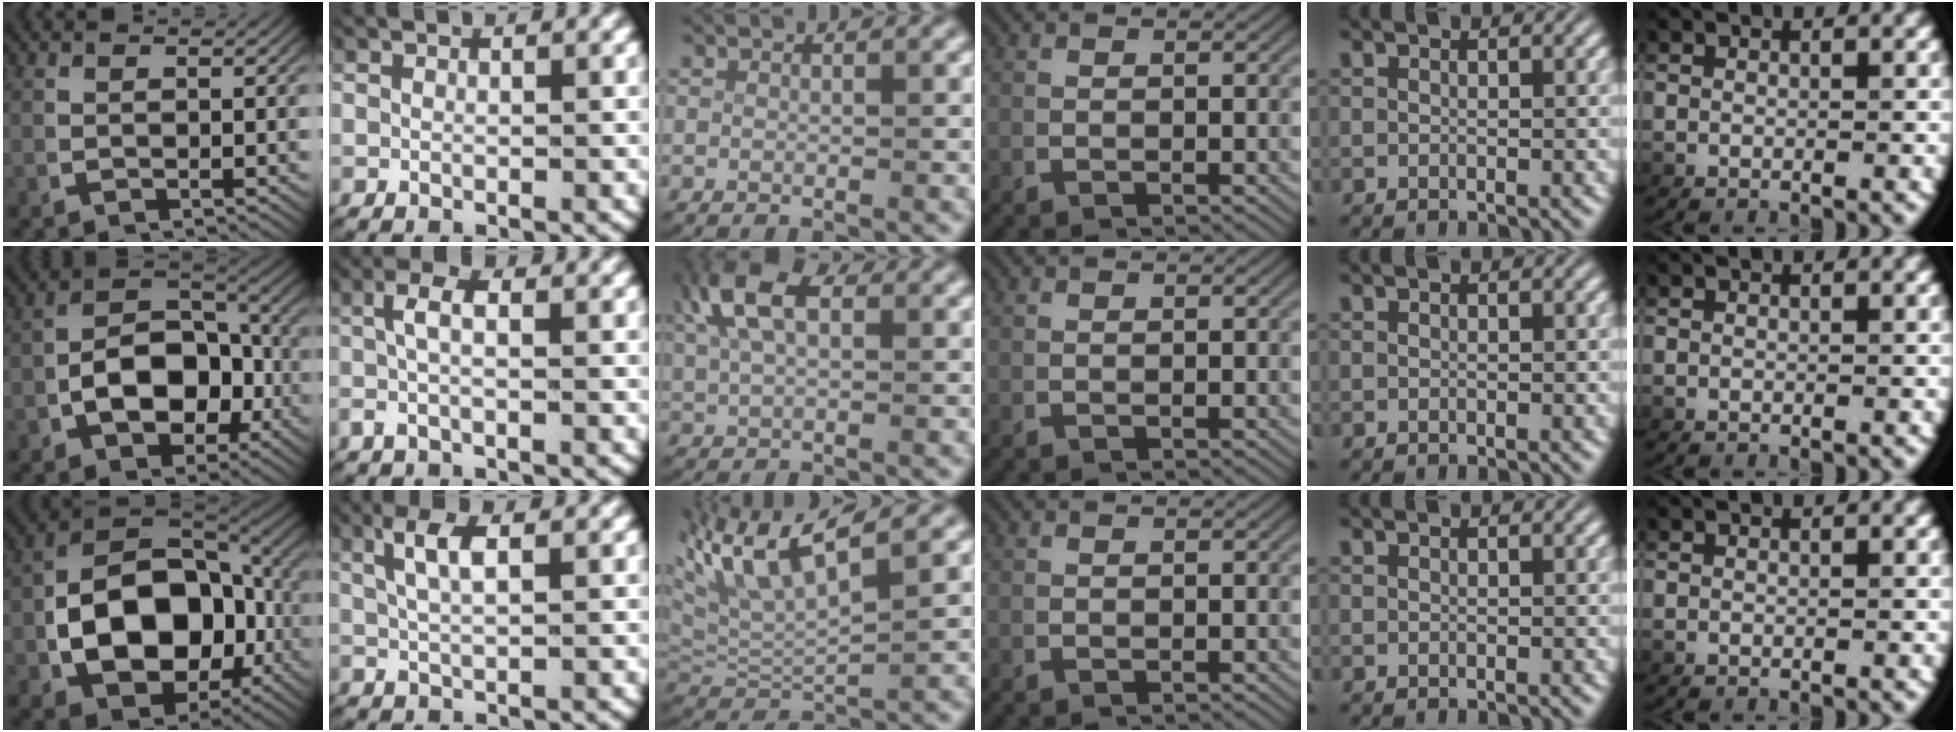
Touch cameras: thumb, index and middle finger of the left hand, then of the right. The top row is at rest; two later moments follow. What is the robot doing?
{"motion": "lift_and_place", "object": "photo album"}